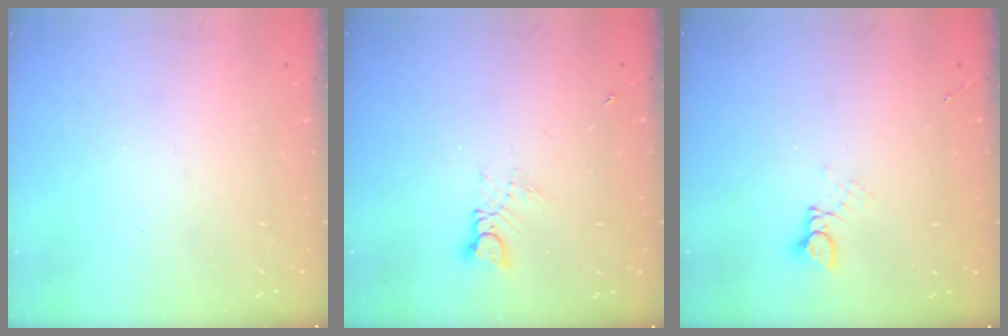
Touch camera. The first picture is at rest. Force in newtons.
{"total": 2.8, "press": 2.8, "slide": 0.4}
{"total": 2.9, "press": 2.9, "slide": 0.2}